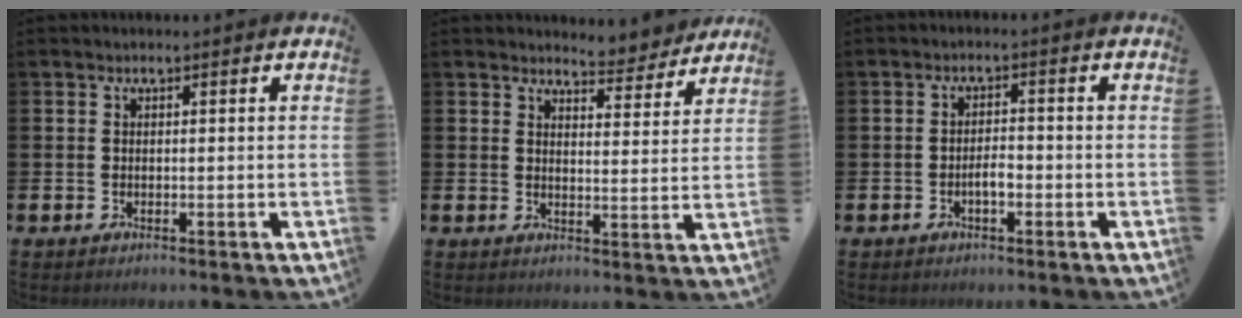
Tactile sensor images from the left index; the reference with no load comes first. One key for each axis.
{"total": 4.9, "fx": 4.8, "fy": 0.9, "fz": 0.1, "tx": 0.000, "ty": -0.040, "tz": 0.083}
{"total": 2.1, "fx": -0.8, "fy": 1.0, "fz": 1.7, "tx": -0.031, "ty": 0.005, "tz": -0.017}